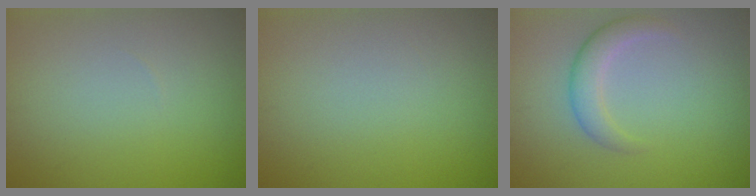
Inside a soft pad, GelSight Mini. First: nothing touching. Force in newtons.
{"total": 0.0}
{"total": 2.4, "press": 2.4, "slide": 0.1}